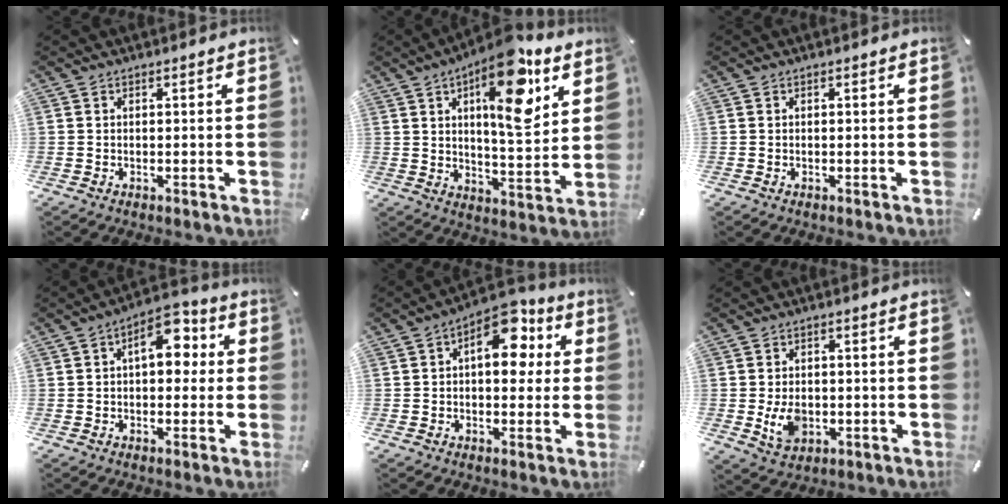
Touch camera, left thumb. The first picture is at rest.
{"total": 17.7, "force": [8.1, 6.4, 14.4], "torque": [-0.210, -0.035, 0.125]}
{"total": 0.0}
{"total": 9.8, "force": [2.1, 5.8, 7.6], "torque": [-0.091, -0.002, 0.027]}
{"total": 12.0, "force": [3.7, 6.9, 9.1], "torque": [-0.113, -0.019, 0.060]}
{"total": 6.4, "force": [-0.8, 4.7, 4.2], "torque": [-0.084, -0.007, -0.017]}